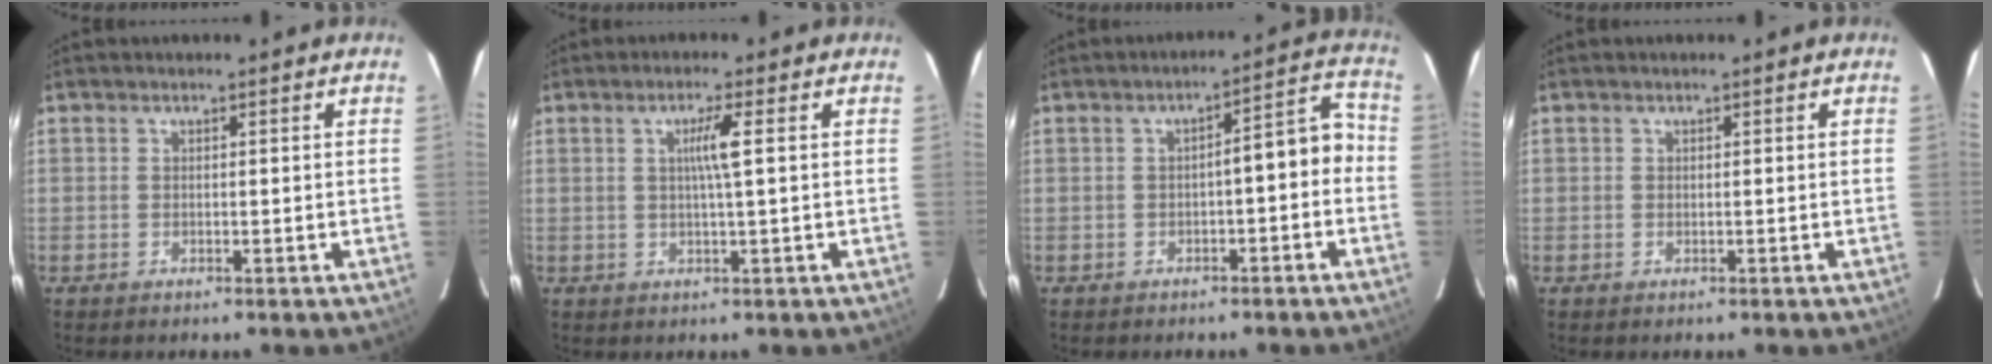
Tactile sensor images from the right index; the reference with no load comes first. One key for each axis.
{"total": 3.4, "fx": 0.6, "fy": -0.6, "fz": 3.3, "tx": -0.063, "ty": -0.002, "tz": 0.010}
{"total": 6.7, "fx": -1.7, "fy": 1.6, "fz": 6.3, "tx": -0.075, "ty": 0.037, "tz": -0.025}
{"total": 0.0}